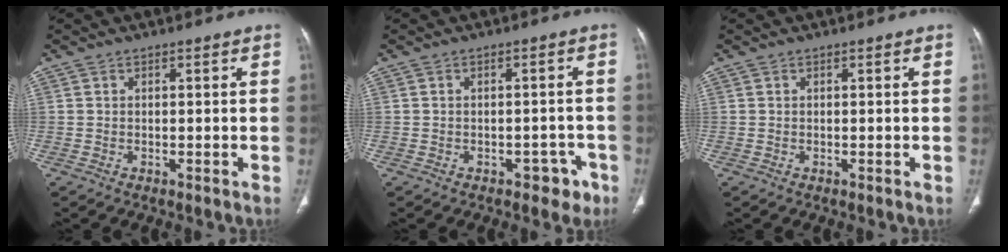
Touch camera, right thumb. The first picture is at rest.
{"total": 3.9, "force": [-2.3, 2.6, 1.8], "torque": [-0.003, 0.021, -0.025]}
{"total": 0.0}